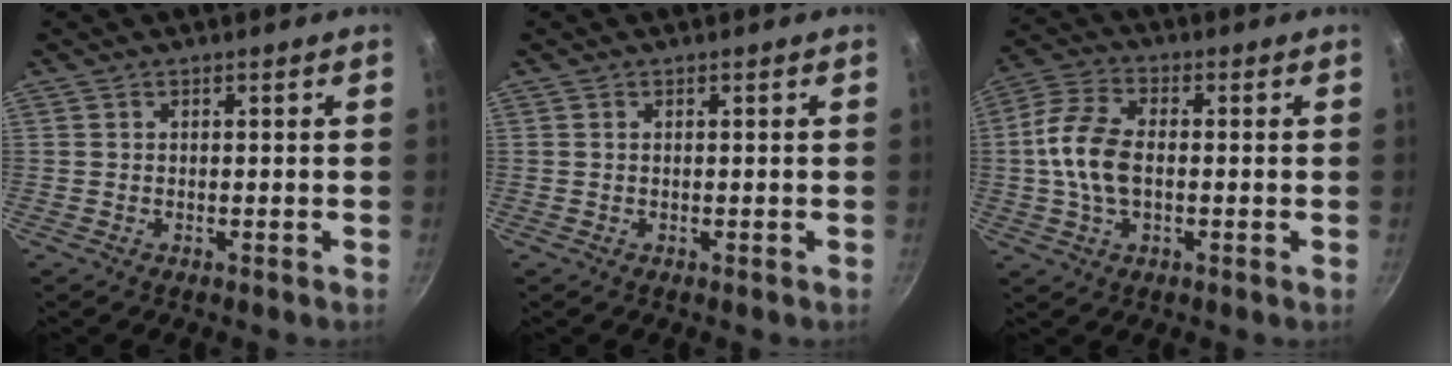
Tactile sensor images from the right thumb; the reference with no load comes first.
{"total": 0.0}
{"total": 10.4, "force": [-0.4, 6.1, 8.4], "torque": [-0.165, 0.024, -0.018]}